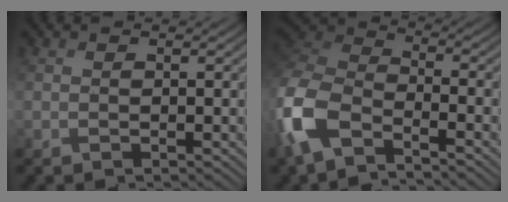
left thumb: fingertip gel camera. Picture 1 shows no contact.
{"total": 10.1, "force": [-5.6, 4.8, 7.0], "torque": [-0.175, -0.012, -0.132]}